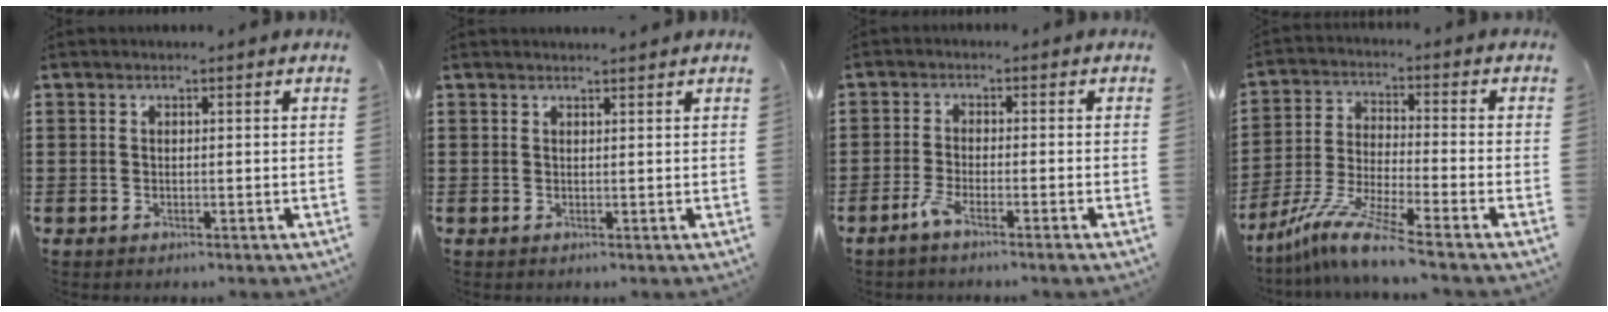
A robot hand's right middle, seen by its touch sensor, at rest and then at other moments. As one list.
[{"total": 1.2, "force": [1.2, -0.1, 0.1], "torque": [-0.005, -0.001, 0.022]}, {"total": 2.7, "force": [-1.8, 0.0, 2.1], "torque": [-0.051, -0.007, -0.037]}, {"total": 8.6, "force": [-7.0, -0.1, 5.1], "torque": [-0.114, -0.012, -0.139]}]